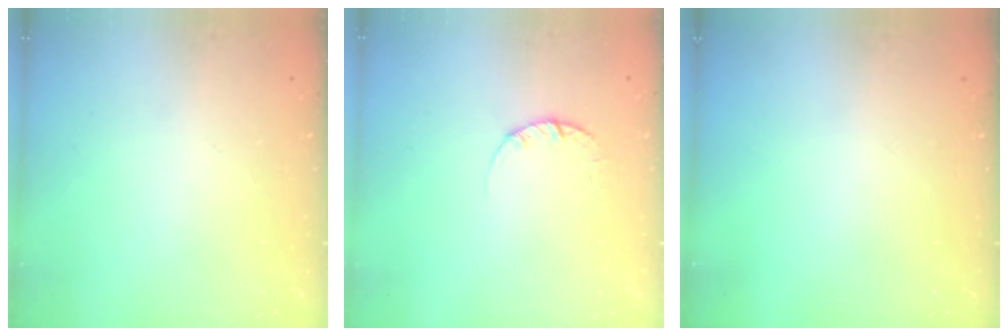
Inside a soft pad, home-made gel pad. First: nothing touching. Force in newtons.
{"total": 2.4, "press": 2.3, "slide": 0.3}
{"total": 0.0}